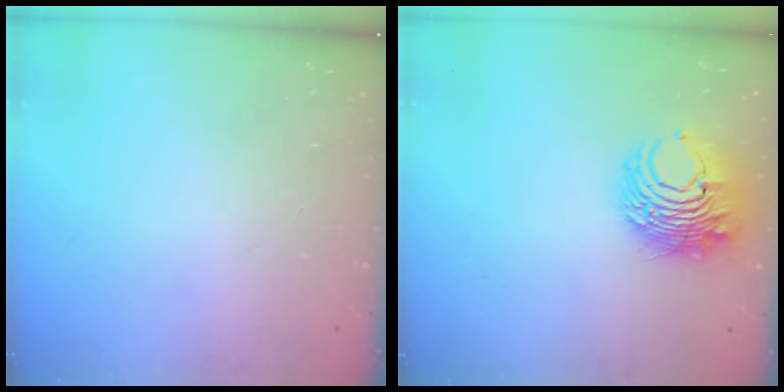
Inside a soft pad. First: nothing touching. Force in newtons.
{"total": 9.2, "press": 9.2, "slide": 0.2}